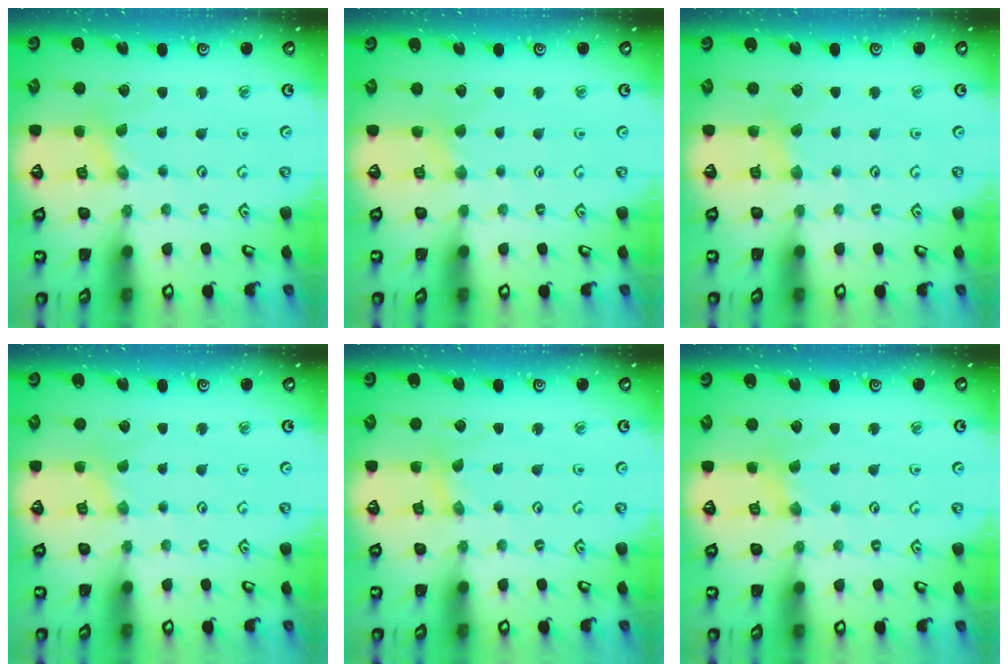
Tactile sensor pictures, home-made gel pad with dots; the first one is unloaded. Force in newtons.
{"total": 1.2, "press": 1.1, "slide": 0.3}
{"total": 3.8, "press": 3.8, "slide": 0.6}
{"total": 0.5, "press": 0.5, "slide": 0.2}
{"total": 0.7, "press": 0.7, "slide": 0.2}
{"total": 1.8, "press": 1.8, "slide": 0.4}